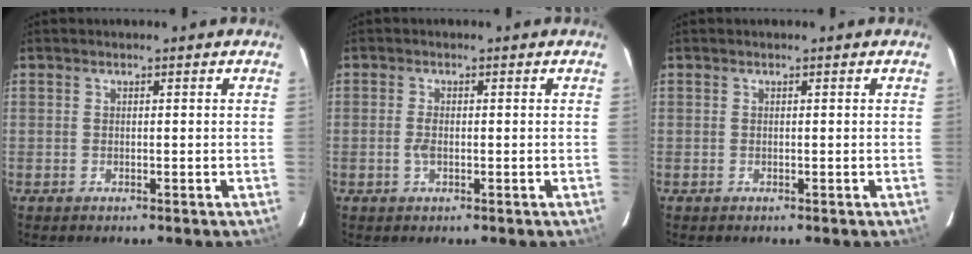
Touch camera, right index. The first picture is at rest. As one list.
[{"total": 1.8, "force": [-0.4, 0.8, 1.5], "torque": [-0.034, 0.000, -0.009]}, {"total": 0.0}]